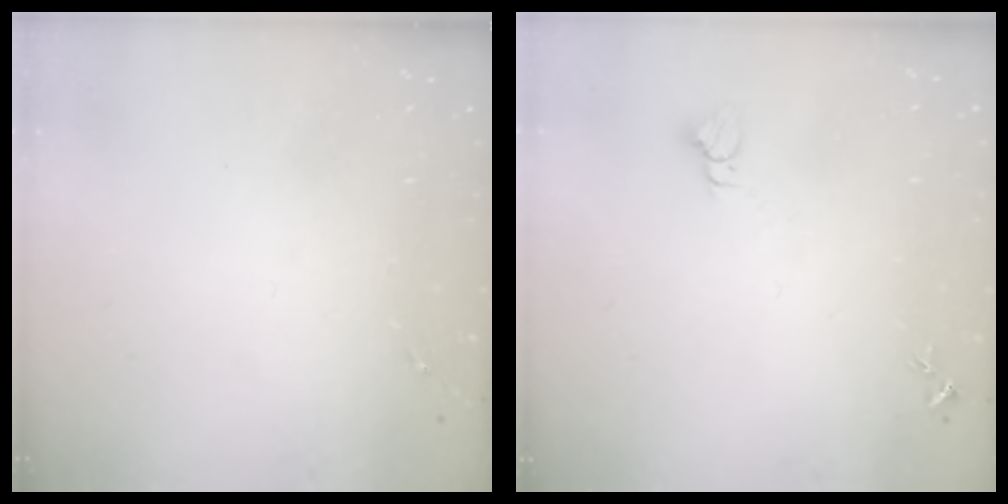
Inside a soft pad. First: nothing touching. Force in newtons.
{"total": 2.8, "press": 2.8, "slide": 0.1}